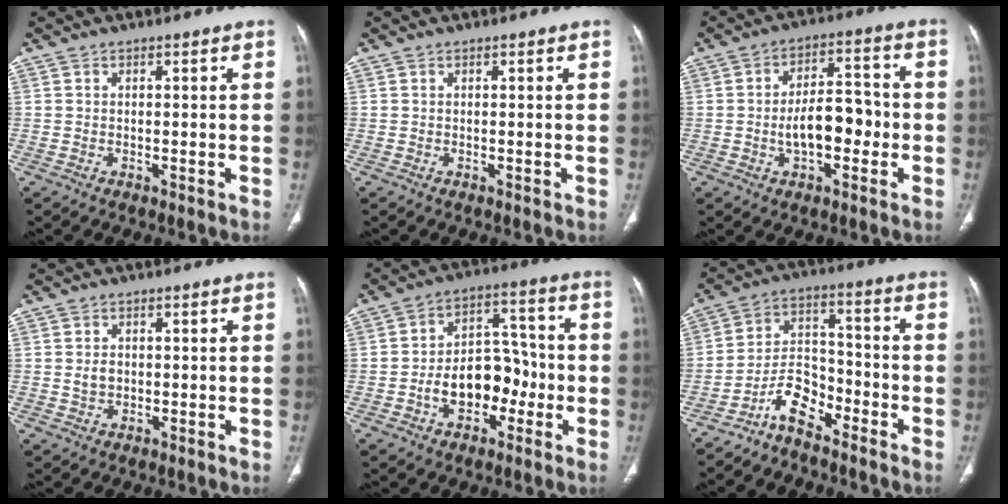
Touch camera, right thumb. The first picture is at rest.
{"total": 0.0}
{"total": 9.9, "force": [-1.9, 5.5, 8.1], "torque": [-0.114, 0.035, -0.033]}
{"total": 2.2, "force": [0.0, 1.7, 1.3], "torque": [-0.020, 0.004, 0.003]}
{"total": 12.0, "force": [-3.5, 8.2, 8.1], "torque": [-0.089, 0.054, -0.056]}
{"total": 8.1, "force": [-6.1, 3.7, 3.9], "torque": [-0.067, 0.066, -0.121]}